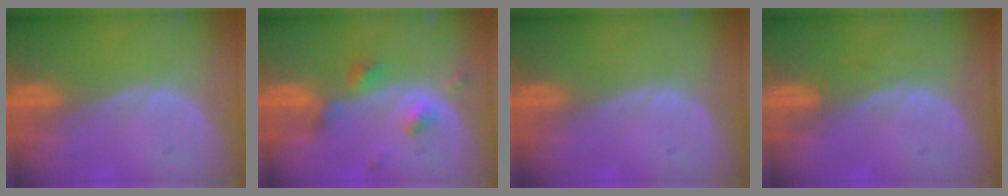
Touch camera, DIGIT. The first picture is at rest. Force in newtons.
{"total": 4.8, "press": 4.4, "slide": 2.1}
{"total": 0.0}
{"total": 0.6, "press": 0.6, "slide": 0.2}